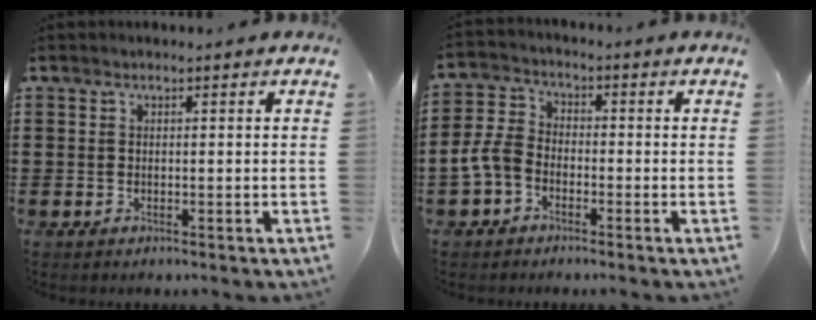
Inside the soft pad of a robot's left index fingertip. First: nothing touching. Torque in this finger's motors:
{"motor_torque": [0.31, 0.18, 0.22, 0.10]}